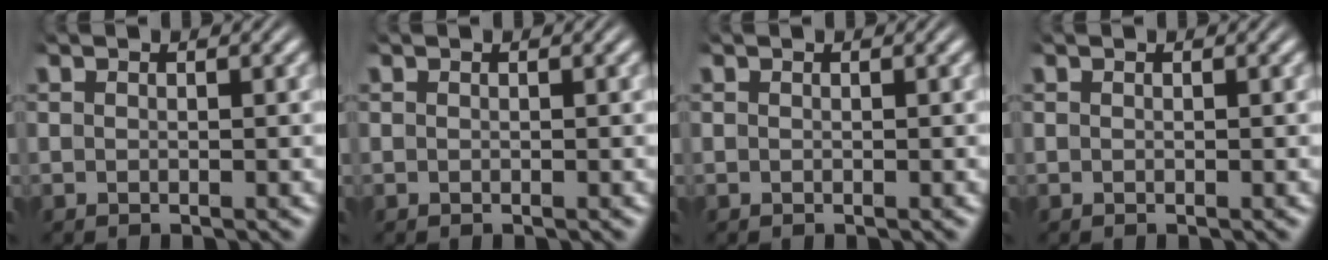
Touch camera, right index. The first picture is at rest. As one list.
[{"total": 0.0}, {"total": 0.0}, {"total": 0.0}]